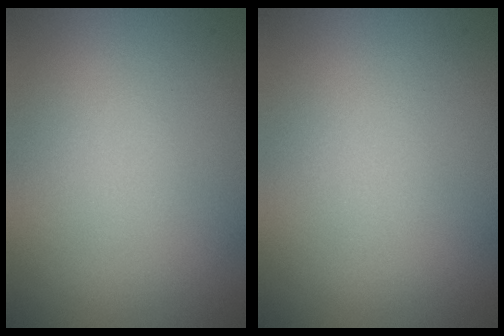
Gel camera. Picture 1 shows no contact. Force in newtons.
{"total": 0.0}